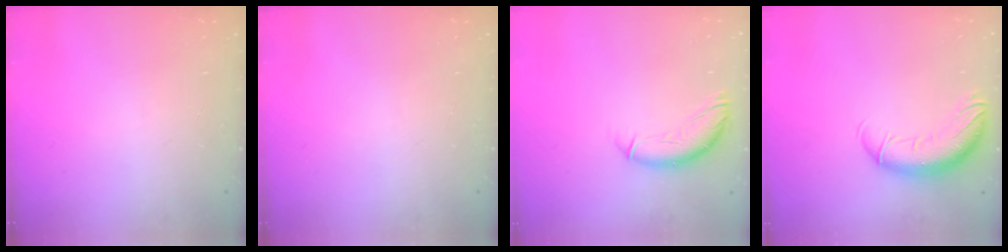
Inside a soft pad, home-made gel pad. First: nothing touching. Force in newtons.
{"total": 0.0}
{"total": 11.7, "press": 11.6, "slide": 1.2}
{"total": 11.8, "press": 11.6, "slide": 2.5}